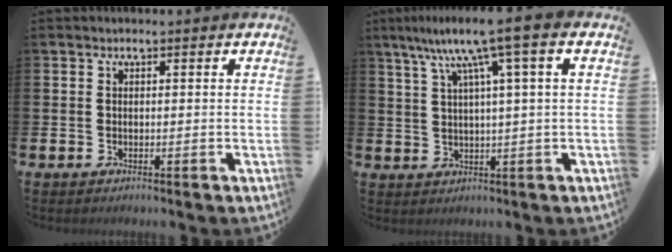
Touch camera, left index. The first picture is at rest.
{"total": 8.5, "force": [4.3, -0.1, 7.3], "torque": [-0.149, -0.005, 0.067]}